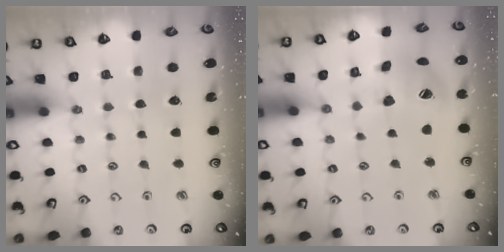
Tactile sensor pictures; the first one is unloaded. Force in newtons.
{"total": 14.8, "press": 14.7, "slide": 2.1}